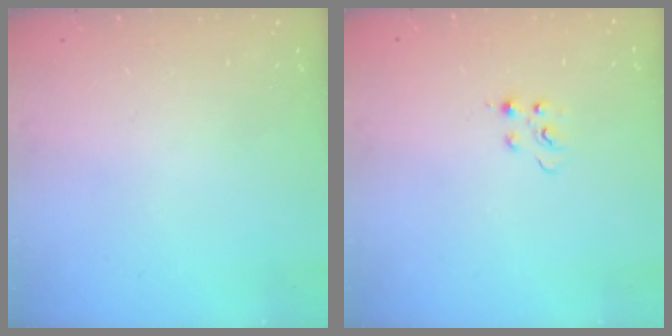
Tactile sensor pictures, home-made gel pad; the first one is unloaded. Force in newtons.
{"total": 4.1, "press": 4.1, "slide": 0.4}